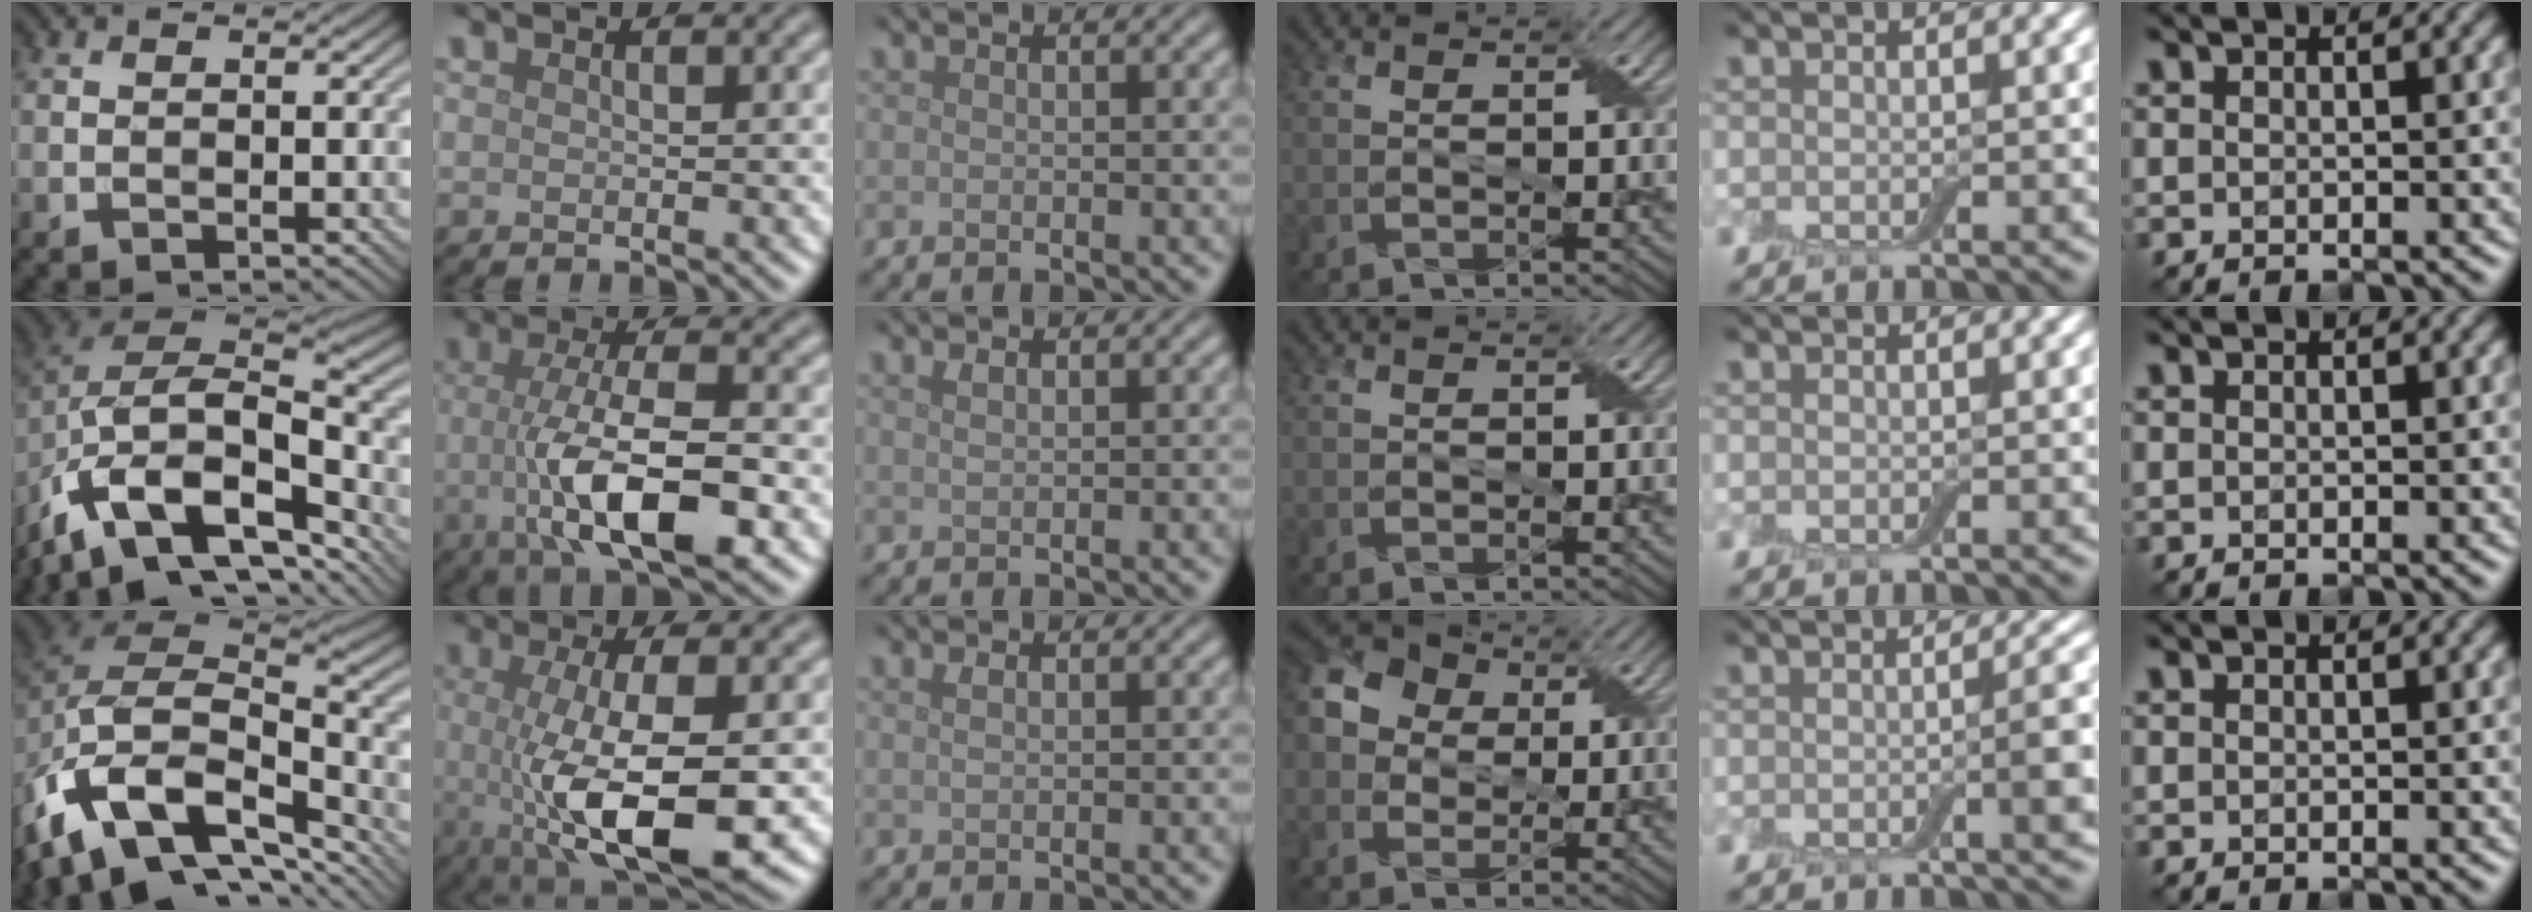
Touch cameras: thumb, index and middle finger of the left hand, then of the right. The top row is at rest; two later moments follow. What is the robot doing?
{"motion": "wrap", "object": "adhesive wrap"}